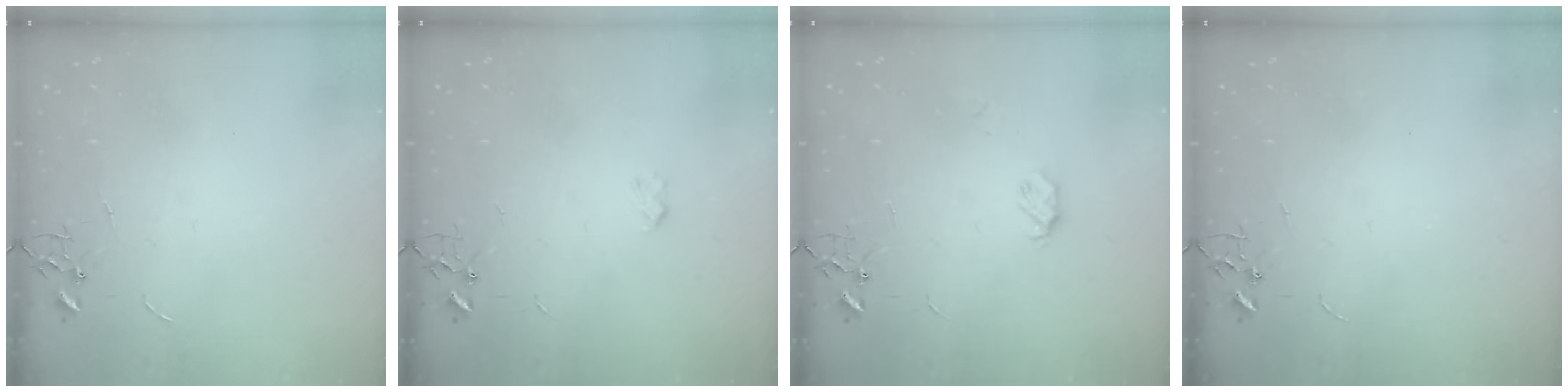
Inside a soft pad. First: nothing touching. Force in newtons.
{"total": 2.4, "press": 2.4, "slide": 0.4}
{"total": 4.8, "press": 4.8, "slide": 0.4}
{"total": 0.0}